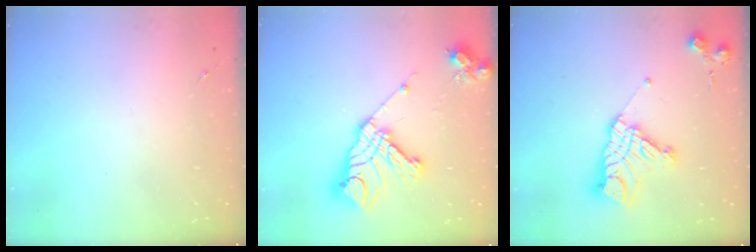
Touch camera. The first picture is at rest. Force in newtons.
{"total": 19.8, "press": 19.6, "slide": 2.6}
{"total": 15.8, "press": 15.8, "slide": 1.3}